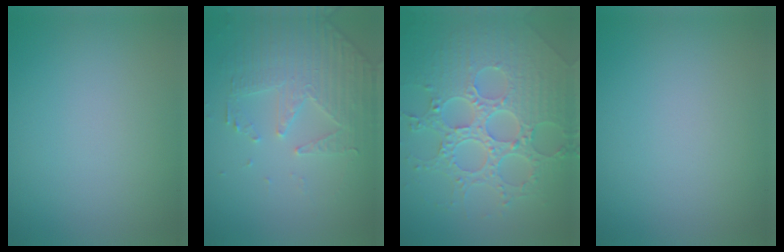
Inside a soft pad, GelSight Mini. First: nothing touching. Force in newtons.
{"total": 4.8, "press": 3.6, "slide": 3.2}
{"total": 8.3, "press": 6.0, "slide": 5.6}
{"total": 0.0}